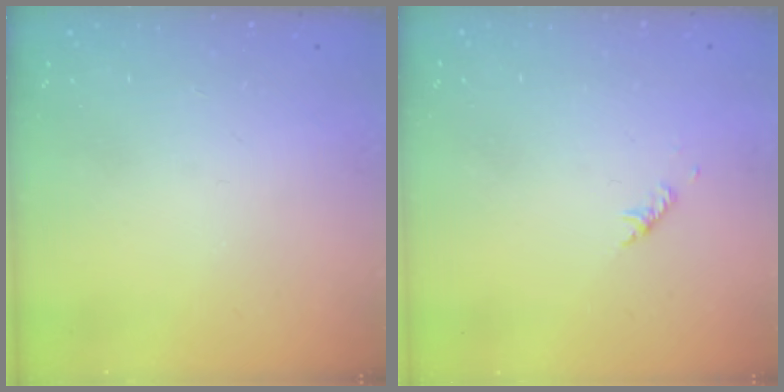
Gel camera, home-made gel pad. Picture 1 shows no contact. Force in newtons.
{"total": 2.8, "press": 2.7, "slide": 0.6}